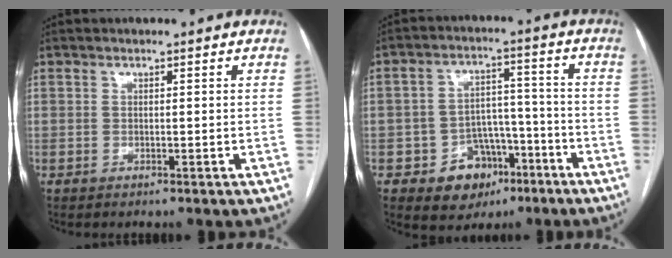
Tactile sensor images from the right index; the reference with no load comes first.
{"total": 8.5, "force": [-4.6, 6.7, 2.7], "torque": [-0.023, 0.027, -0.060]}